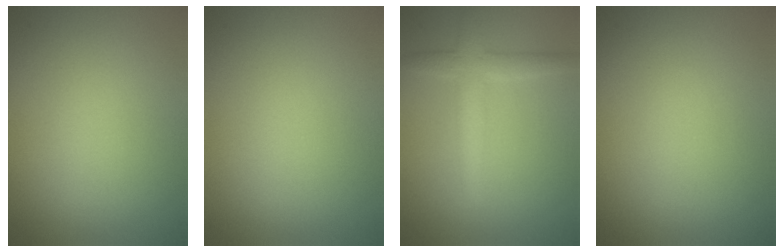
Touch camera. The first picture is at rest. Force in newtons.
{"total": 0.0}
{"total": 3.1, "press": 3.1, "slide": 0.1}
{"total": 0.0}